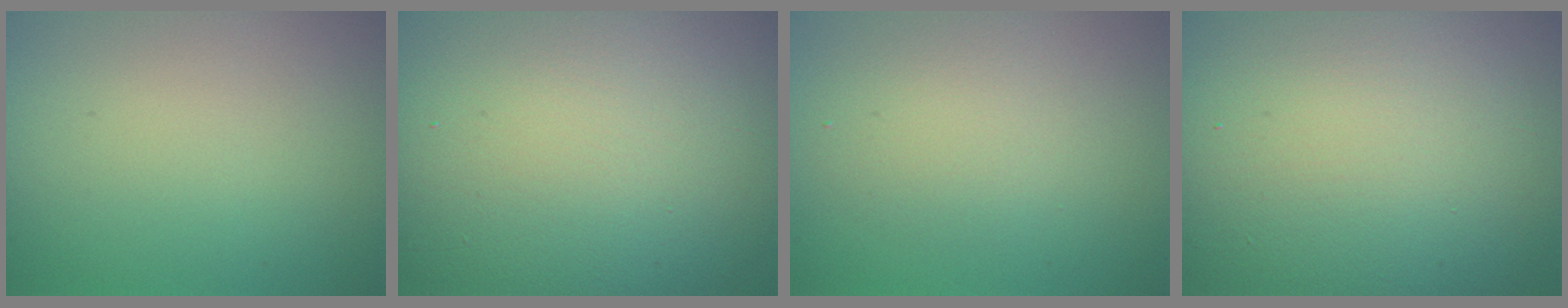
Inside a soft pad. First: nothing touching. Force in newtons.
{"total": 19.1, "press": 19.1, "slide": 1.0}
{"total": 2.9, "press": 2.9, "slide": 0.4}
{"total": 20.4, "press": 20.3, "slide": 1.5}